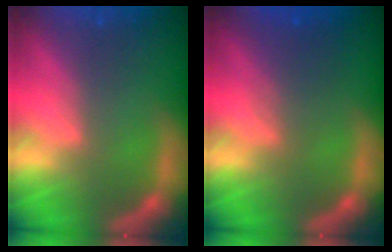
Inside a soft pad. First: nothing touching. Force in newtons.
{"total": 3.1}